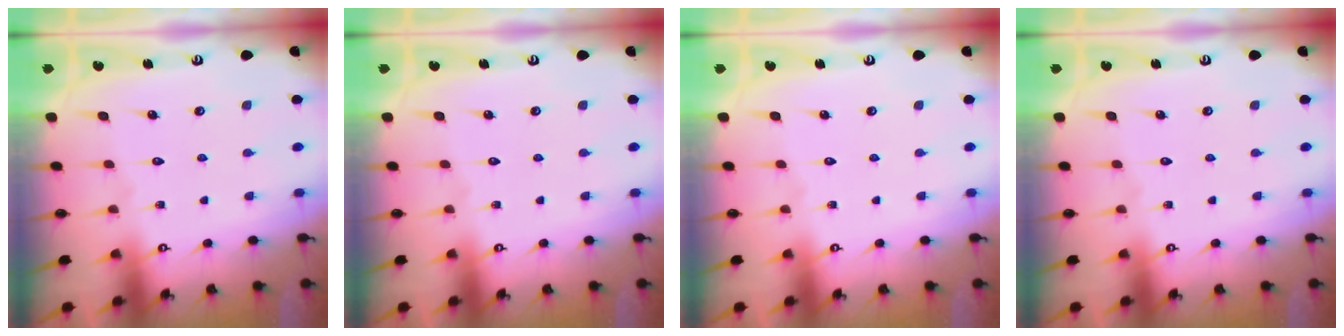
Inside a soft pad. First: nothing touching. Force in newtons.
{"total": 0.0}
{"total": 0.0}
{"total": 0.0}